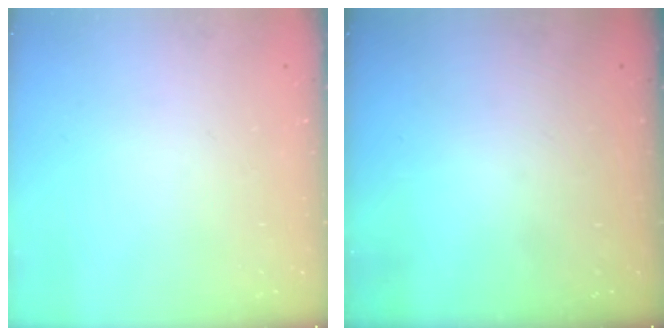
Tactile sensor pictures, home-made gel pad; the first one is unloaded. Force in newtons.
{"total": 0.0}